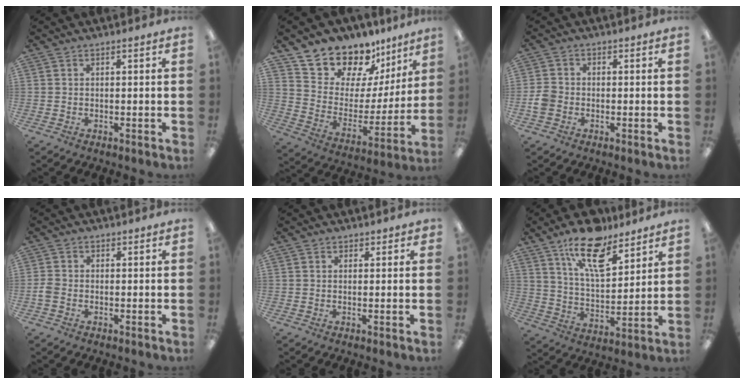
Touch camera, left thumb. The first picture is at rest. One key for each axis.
{"total": 14.7, "fx": 12.7, "fy": 7.2, "fz": 1.5, "tx": -0.055, "ty": -0.115, "tz": 0.237}
{"total": 3.7, "fx": -1.2, "fy": 3.0, "fz": 1.7, "tx": -0.025, "ty": 0.011, "tz": -0.020}
{"total": 2.1, "fx": -0.7, "fy": 1.5, "fz": 1.3, "tx": -0.022, "ty": 0.003, "tz": -0.011}
{"total": 1.2, "fx": 0.8, "fy": 0.8, "fz": 0.1, "tx": 0.006, "ty": -0.001, "tz": 0.014}
{"total": 15.9, "fx": 11.1, "fy": 6.6, "fz": 9.3, "tx": -0.151, "ty": -0.053, "tz": 0.190}